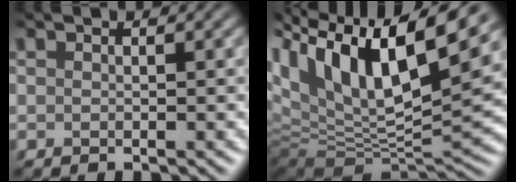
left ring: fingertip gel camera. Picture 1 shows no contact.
{"total": 14.5, "force": [5.8, 5.4, 12.2], "torque": [-0.220, 0.020, 0.101]}